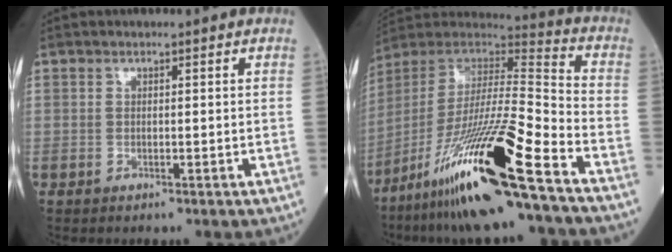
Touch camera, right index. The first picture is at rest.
{"total": 23.7, "force": [-14.4, 0.4, 18.8], "torque": [-0.359, -0.041, -0.268]}